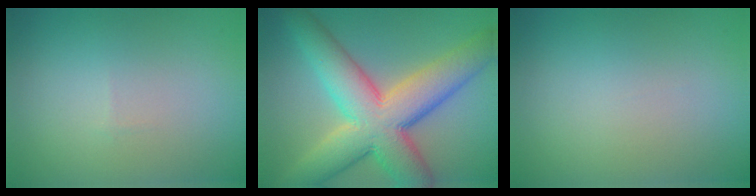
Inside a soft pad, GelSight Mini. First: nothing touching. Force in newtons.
{"total": 11.5, "press": 11.5, "slide": 0.5}
{"total": 0.0}